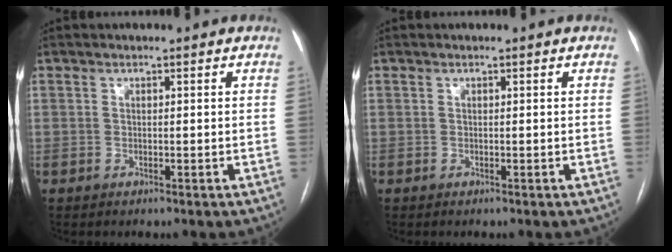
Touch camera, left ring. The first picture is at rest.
{"total": 0.0}